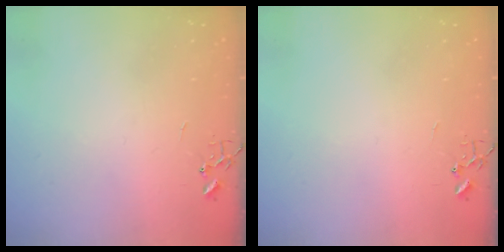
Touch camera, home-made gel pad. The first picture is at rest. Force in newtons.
{"total": 0.0}